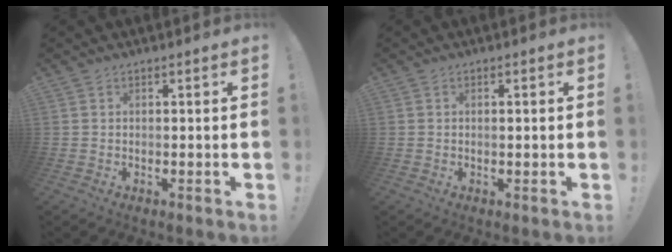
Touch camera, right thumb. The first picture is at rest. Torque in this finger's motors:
{"motor_torque": [-0.24, -0.07, -0.16, 0.12, 0.07]}